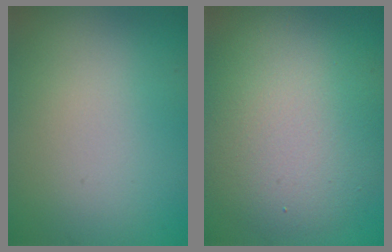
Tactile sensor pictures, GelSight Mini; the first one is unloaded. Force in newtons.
{"total": 8.6, "press": 8.6, "slide": 0.6}